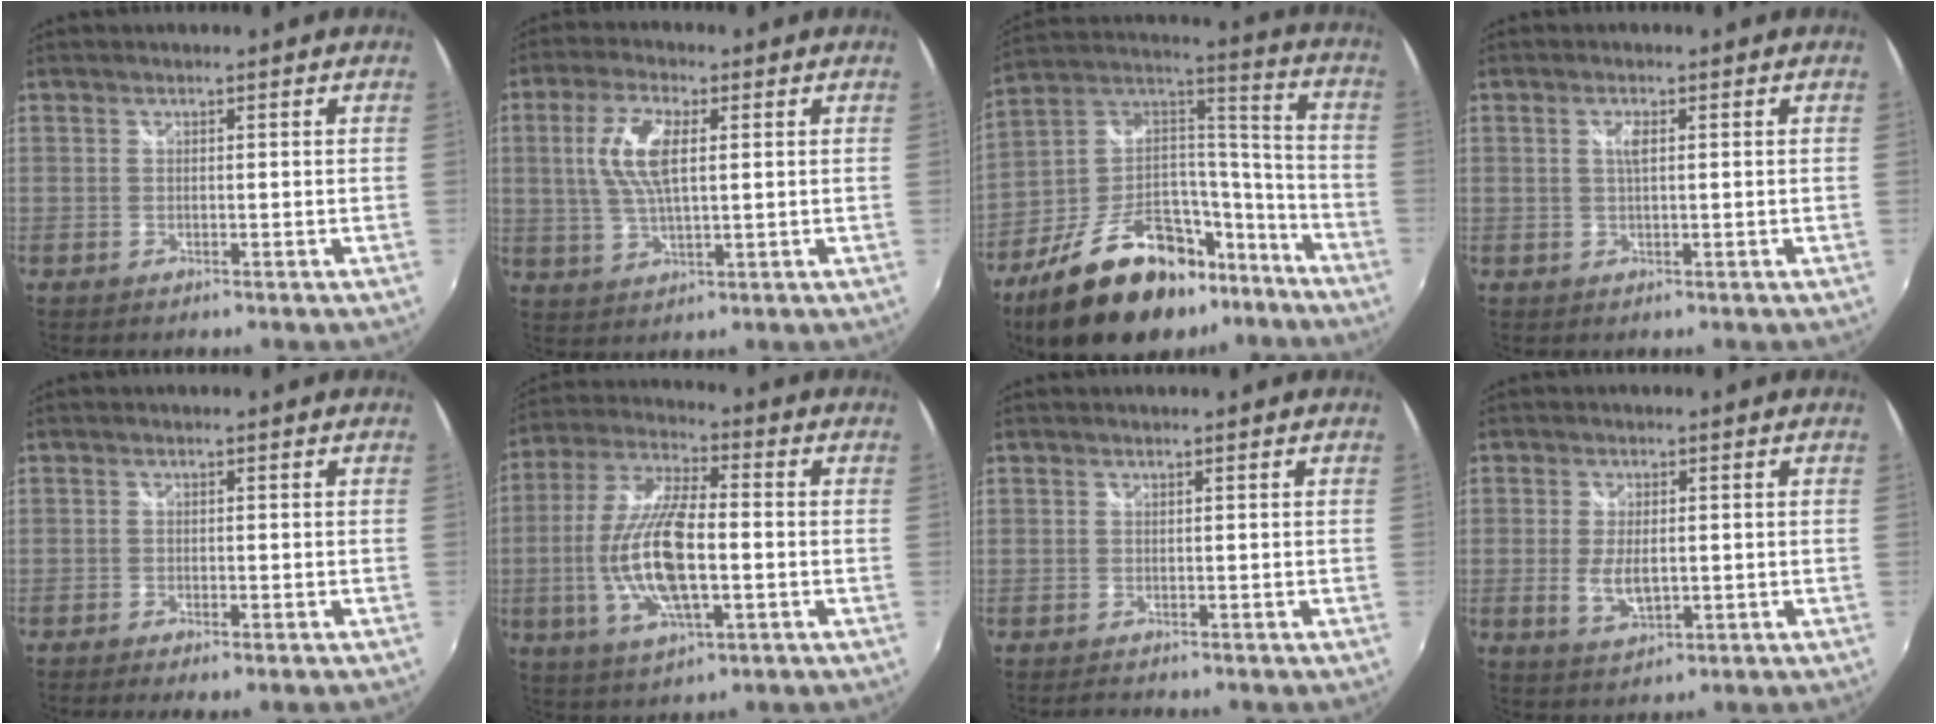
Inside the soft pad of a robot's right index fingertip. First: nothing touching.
{"total": 8.9, "force": [1.7, 3.2, 8.1], "torque": [-0.166, 0.006, 0.038]}
{"total": 27.9, "force": [-18.4, 13.3, 16.3], "torque": [-0.286, 0.036, -0.277]}
{"total": 1.9, "force": [0.4, 0.4, 1.8], "torque": [-0.034, 0.002, 0.006]}
{"total": 2.4, "force": [-1.9, 0.3, 1.4], "torque": [-0.036, -0.009, -0.035]}
{"total": 15.5, "force": [-2.6, 5.2, 14.4], "torque": [-0.290, -0.005, -0.045]}
{"total": 1.2, "force": [-0.8, 0.8, 0.1], "torque": [-0.006, -0.001, -0.014]}
{"total": 4.4, "force": [-0.3, 2.5, 3.6], "torque": [-0.069, -0.009, -0.002]}